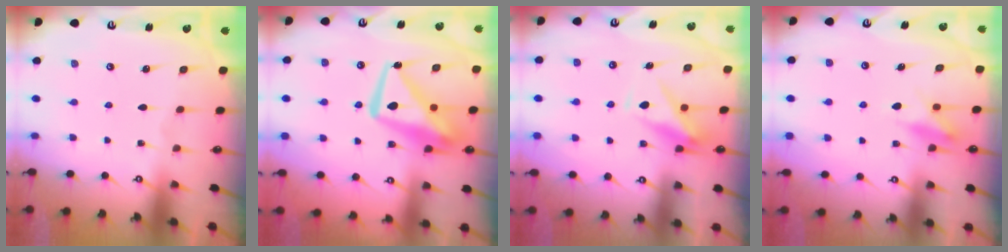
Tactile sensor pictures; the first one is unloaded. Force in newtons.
{"total": 13.4, "press": 13.3, "slide": 1.6}
{"total": 9.3, "press": 9.2, "slide": 1.3}
{"total": 7.6, "press": 7.6, "slide": 0.9}